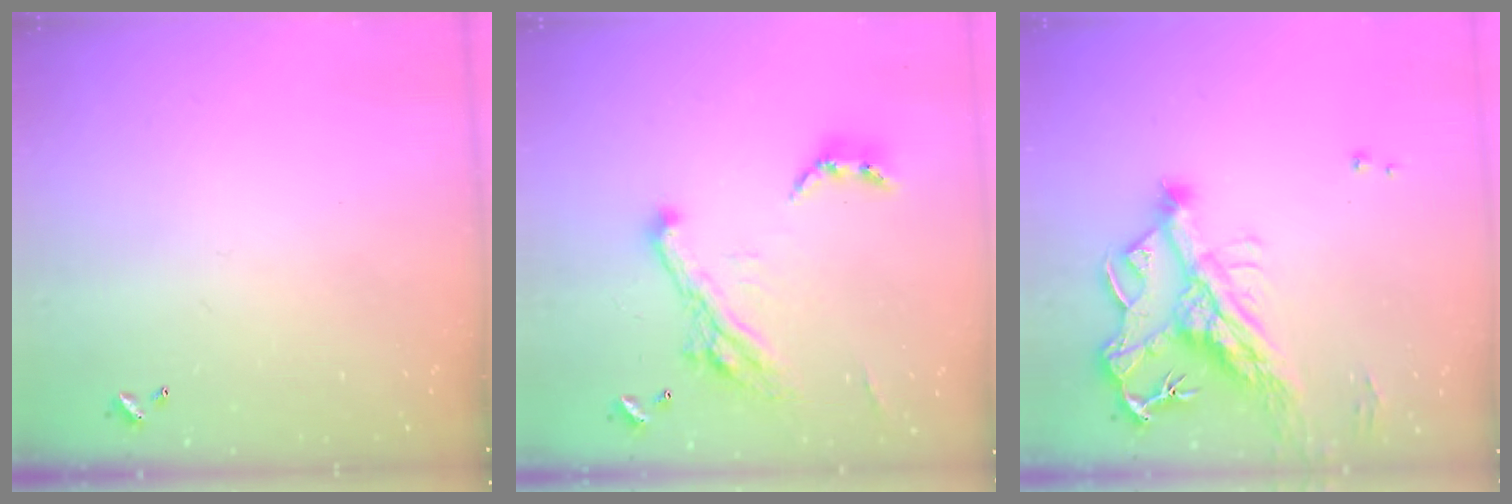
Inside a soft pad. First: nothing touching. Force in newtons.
{"total": 10.6, "press": 10.5, "slide": 1.5}
{"total": 13.8, "press": 13.6, "slide": 2.1}